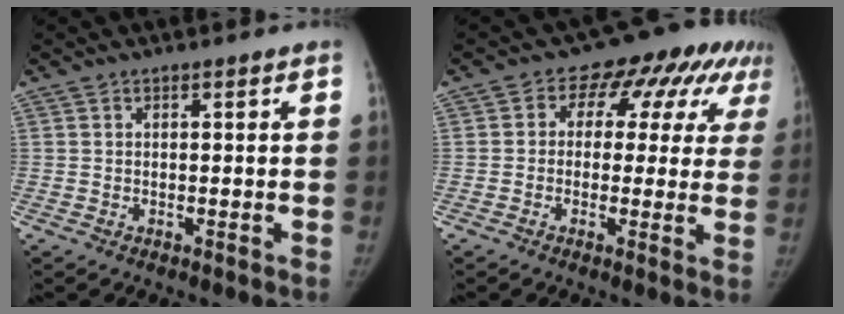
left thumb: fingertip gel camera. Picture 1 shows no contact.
{"total": 14.2, "force": [4.6, 9.5, 9.5], "torque": [-0.066, 0.031, 0.049]}